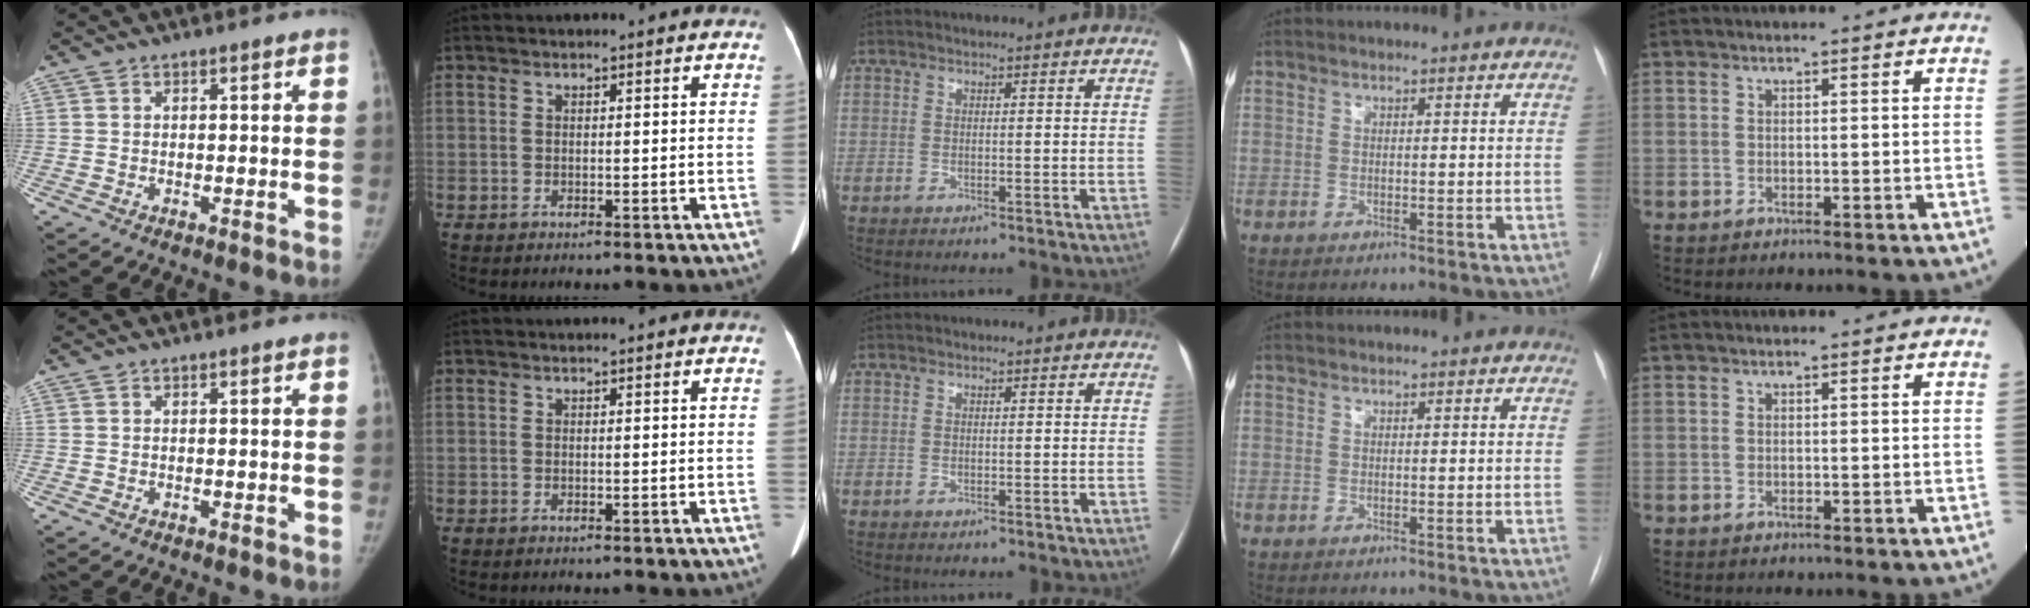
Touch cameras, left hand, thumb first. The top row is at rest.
{}